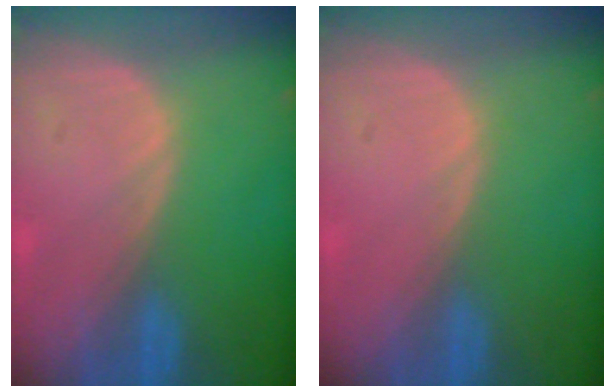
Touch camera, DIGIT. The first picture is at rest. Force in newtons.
{"total": 0.0}